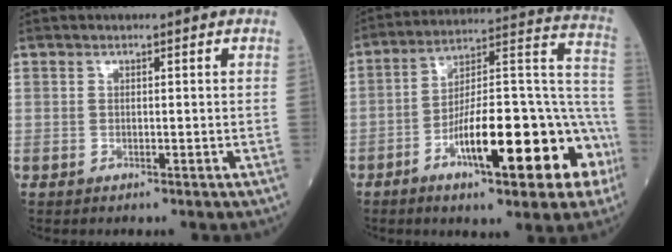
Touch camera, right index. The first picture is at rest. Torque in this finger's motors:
{"motor_torque": [1.31, -0.83, 0.69, 0.21]}